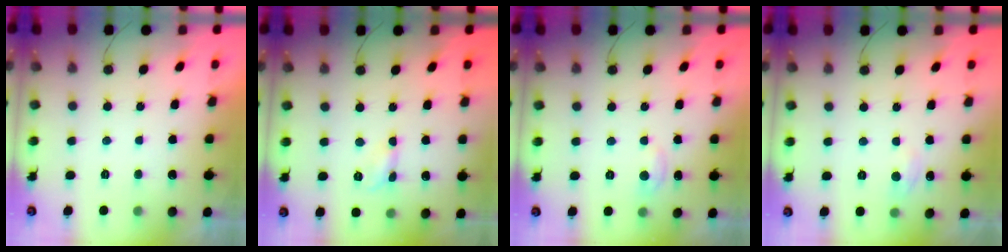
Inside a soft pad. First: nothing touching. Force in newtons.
{"total": 3.2, "press": 3.2, "slide": 0.3}
{"total": 5.9, "press": 5.8, "slide": 0.8}
{"total": 5.2, "press": 5.2, "slide": 0.7}